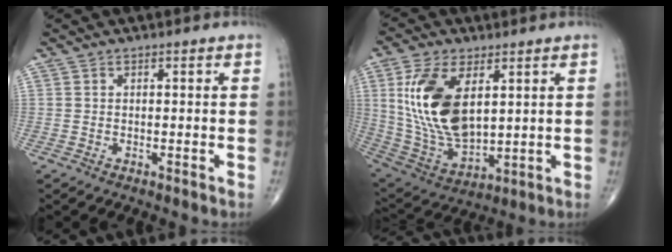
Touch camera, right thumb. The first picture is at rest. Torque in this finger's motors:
{"motor_torque": [-0.47, 1.09, 1.45, 0.53, 0.26]}